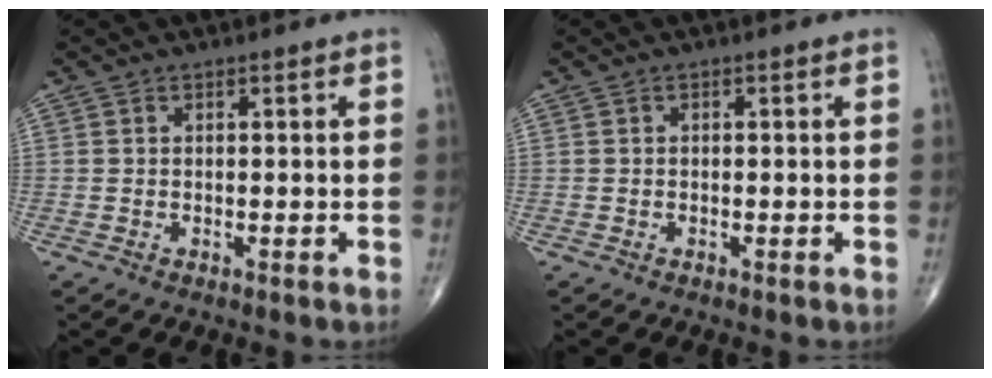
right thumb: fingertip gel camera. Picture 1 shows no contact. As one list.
[{"total": 0.0}]